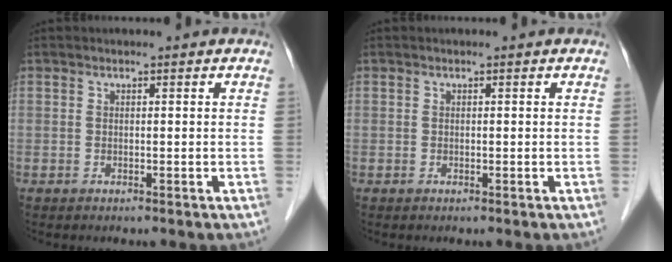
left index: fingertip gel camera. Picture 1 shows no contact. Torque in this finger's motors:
{"motor_torque": [-0.09, -0.08, -0.07, -0.01]}